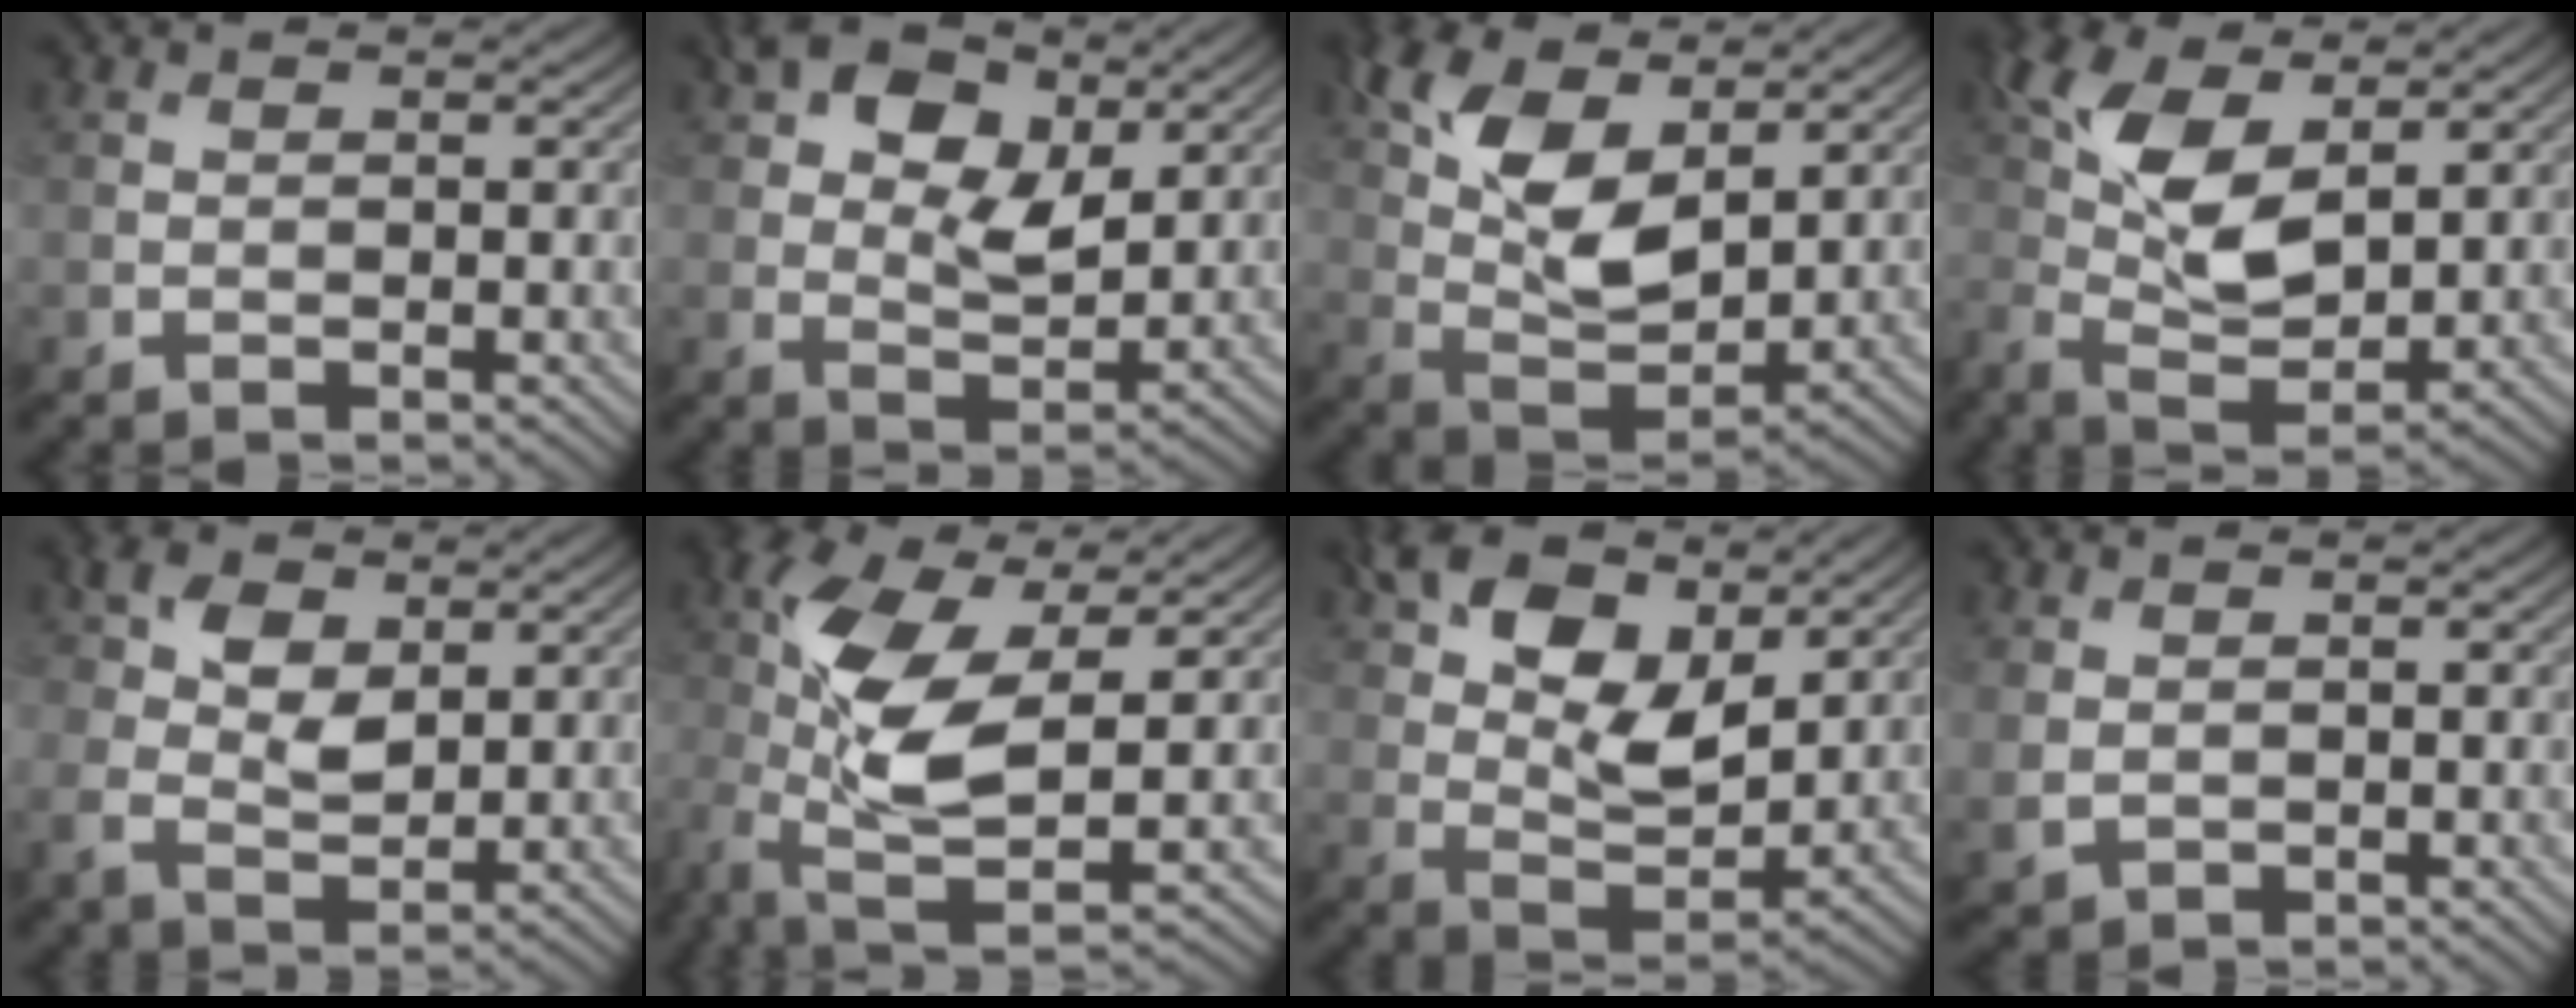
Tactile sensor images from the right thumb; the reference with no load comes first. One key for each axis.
{"total": 9.1, "fx": 4.2, "fy": 5.2, "fz": 6.2, "tx": -0.122, "ty": 0.004, "tz": 0.072}
{"total": 10.9, "fx": 5.1, "fy": 5.4, "fz": 7.9, "tx": -0.181, "ty": 0.006, "tz": 0.105}
{"total": 8.8, "fx": 2.4, "fy": 4.0, "fz": 7.4, "tx": -0.175, "ty": 0.005, "tz": 0.040}
{"total": 5.9, "fx": 1.7, "fy": 3.8, "fz": 4.2, "tx": -0.093, "ty": 0.000, "tz": 0.028}
{"total": 12.2, "fx": 0.5, "fy": 5.4, "fz": 10.9, "tx": -0.254, "ty": 0.003, "tz": 0.003}
{"total": 10.2, "fx": 5.2, "fy": 5.5, "fz": 6.9, "tx": -0.148, "ty": 0.003, "tz": 0.102}
{"total": 1.8, "fx": 0.3, "fy": 1.4, "fz": 1.1, "tx": -0.033, "ty": -0.006, "tz": 0.012}